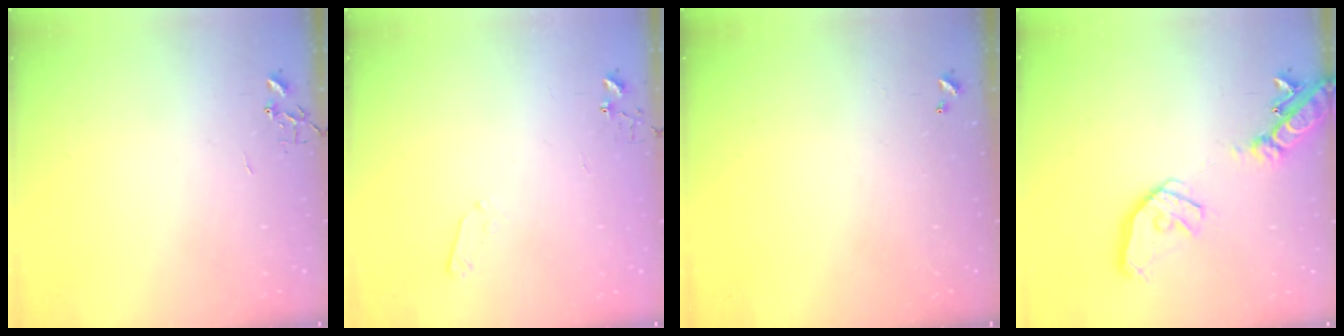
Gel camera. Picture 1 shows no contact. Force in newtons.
{"total": 3.4, "press": 3.4, "slide": 0.5}
{"total": 0.0}
{"total": 18.8, "press": 18.6, "slide": 3.0}